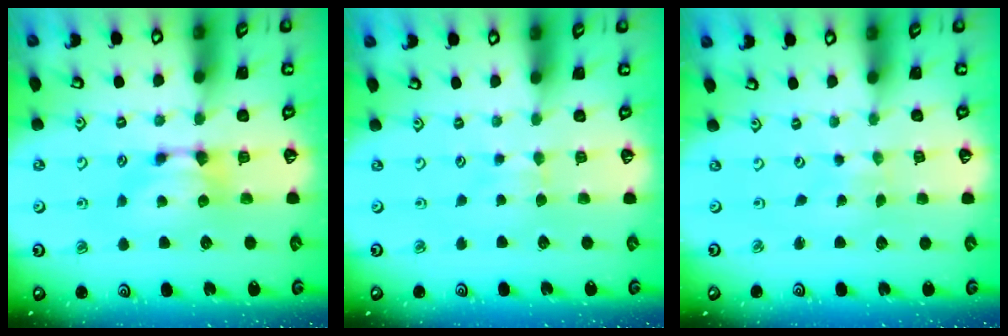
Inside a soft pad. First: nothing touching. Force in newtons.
{"total": 2.4, "press": 2.4, "slide": 0.4}
{"total": 5.5, "press": 5.5, "slide": 0.4}